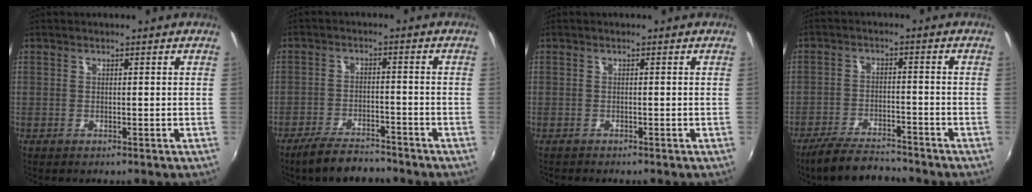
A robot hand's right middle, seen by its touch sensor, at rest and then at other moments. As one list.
[{"total": 7.7, "force": [-6.7, 2.1, 3.3], "torque": [-0.081, -0.006, -0.112]}, {"total": 0.8, "force": [-0.8, 0.3, 0.1], "torque": [-0.005, -0.003, -0.014]}, {"total": 9.0, "force": [-8.1, 1.8, 3.4], "torque": [-0.091, -0.007, -0.141]}]